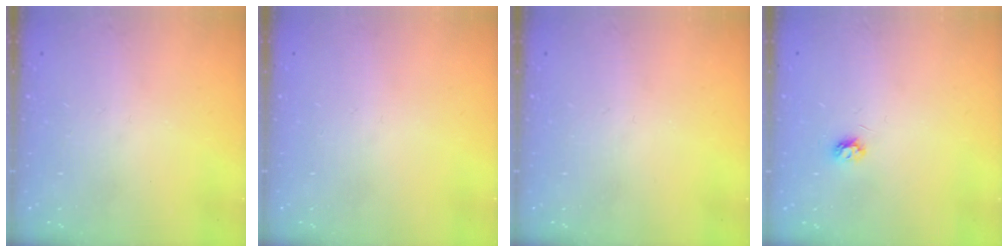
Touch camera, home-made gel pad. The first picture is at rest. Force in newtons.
{"total": 0.0}
{"total": 0.0}
{"total": 4.2, "press": 4.2, "slide": 0.6}